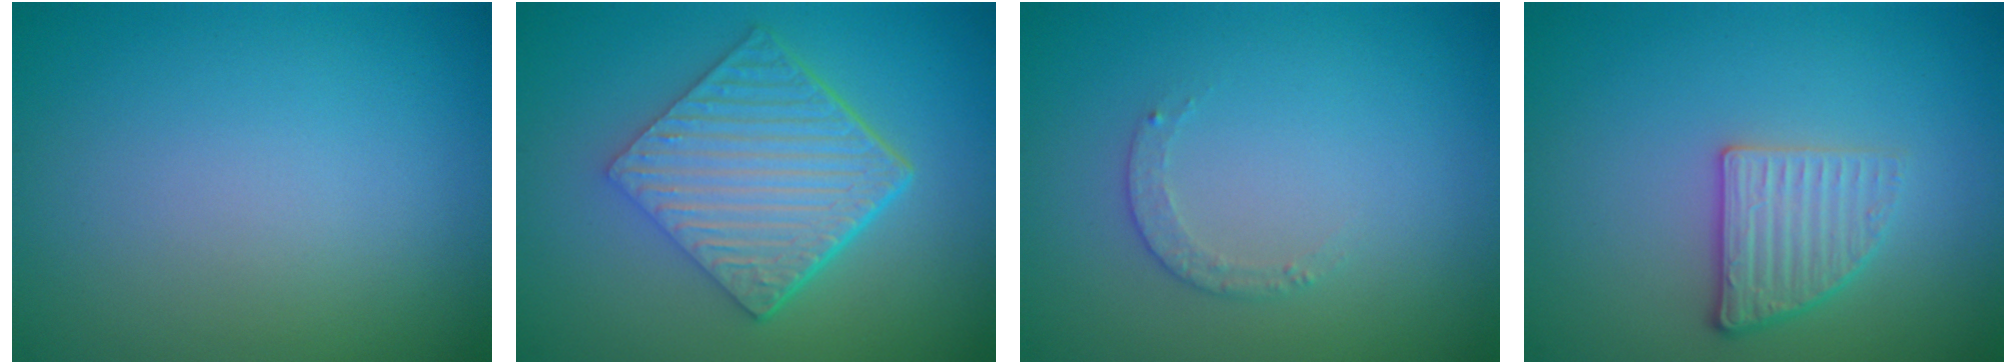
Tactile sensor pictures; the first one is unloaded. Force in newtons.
{"total": 7.1, "press": 4.7, "slide": 5.3}
{"total": 0.8, "press": 0.6, "slide": 0.6}
{"total": 2.6, "press": 2.3, "slide": 1.2}